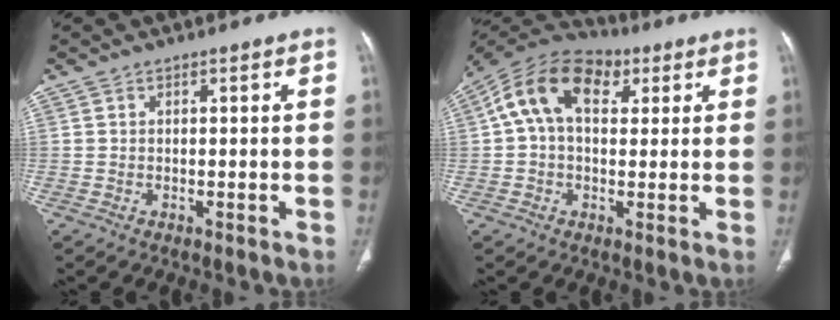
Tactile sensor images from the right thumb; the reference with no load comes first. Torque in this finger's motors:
{"motor_torque": [-0.41, 0.96, 1.28, -0.20, 0.15]}